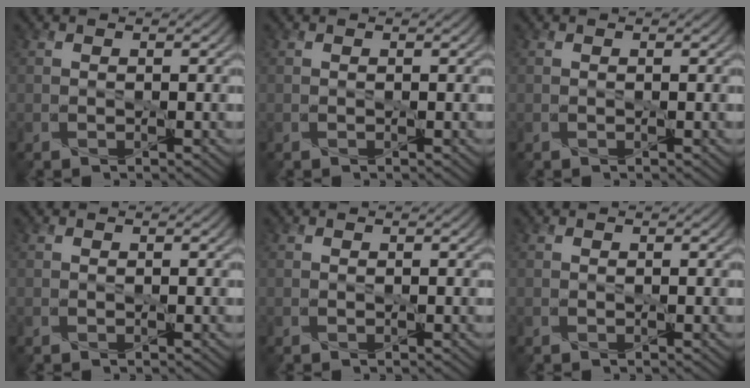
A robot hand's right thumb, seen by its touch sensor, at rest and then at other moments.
{"total": 0.0}
{"total": 0.0}
{"total": 0.0}
{"total": 0.0}
{"total": 0.0}